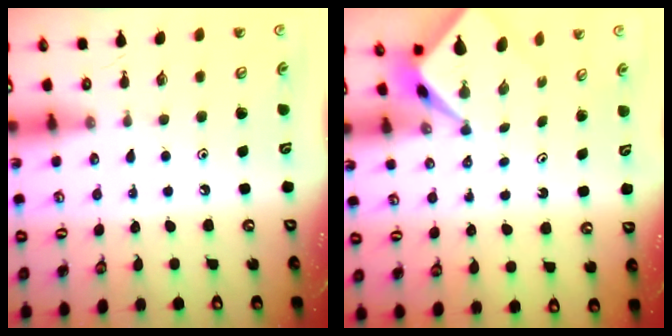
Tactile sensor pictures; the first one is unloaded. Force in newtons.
{"total": 2.4, "press": 2.4, "slide": 0.2}